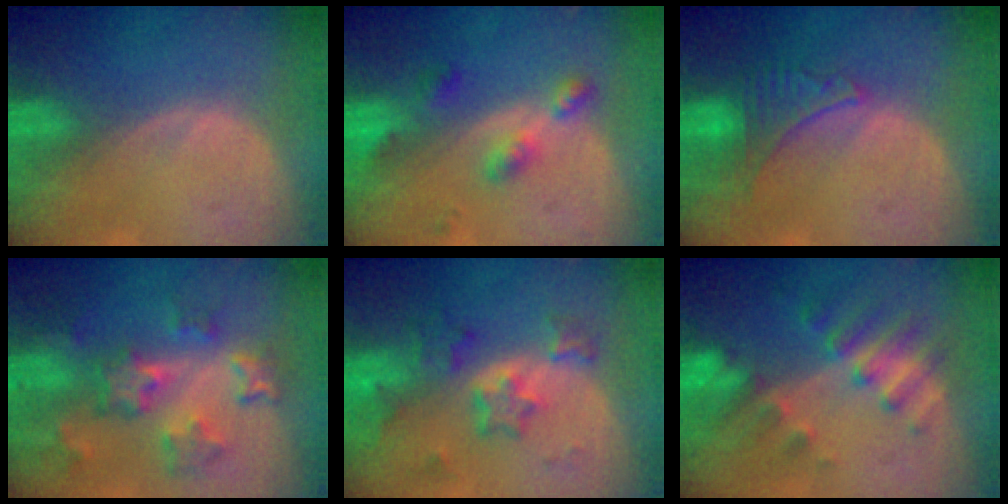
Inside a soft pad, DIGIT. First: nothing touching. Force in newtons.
{"total": 4.6, "press": 4.5, "slide": 0.9}
{"total": 5.0, "press": 5.0, "slide": 0.4}
{"total": 8.8, "press": 7.8, "slide": 4.0}
{"total": 7.0, "press": 6.5, "slide": 2.6}
{"total": 7.9, "press": 7.0, "slide": 3.7}